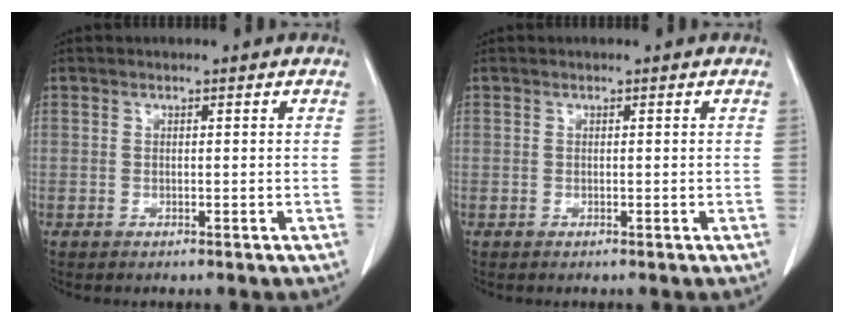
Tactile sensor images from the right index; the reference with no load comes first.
{"total": 0.0}